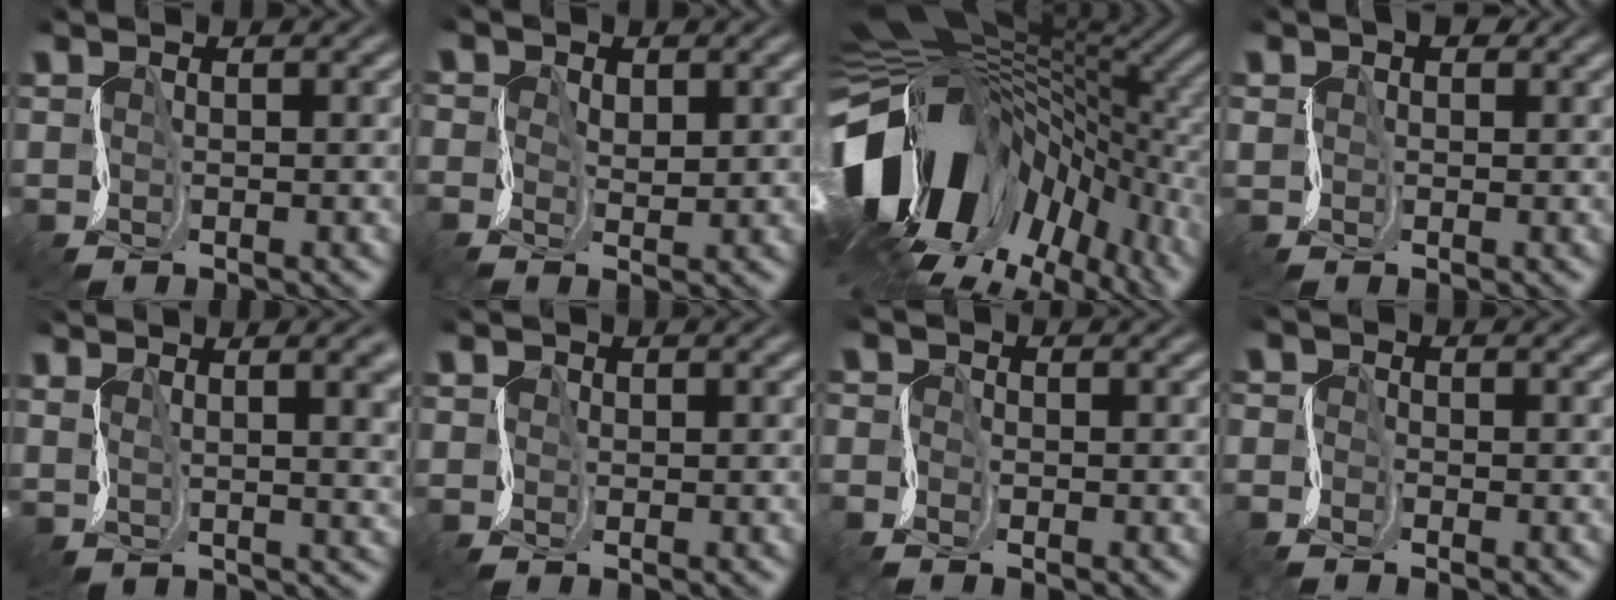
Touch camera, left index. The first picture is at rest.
{"total": 1.0, "force": [-0.3, 0.7, 0.6], "torque": [-0.018, -0.002, -0.008]}
{"total": 18.3, "force": [-6.1, 11.5, 12.9], "torque": [-0.247, -0.016, -0.097]}
{"total": 1.8, "force": [0.7, 1.5, 0.8], "torque": [-0.006, 0.005, 0.001]}
{"total": 10.5, "force": [4.5, 4.8, 8.1], "torque": [-0.132, 0.043, 0.062]}
{"total": 0.7, "force": [-0.3, 0.1, -0.6], "torque": [0.008, 0.000, -0.003]}
{"total": 1.8, "force": [-1.7, 0.4, -0.1], "torque": [-0.001, -0.005, -0.033]}
{"total": 1.9, "force": [-1.9, 0.2, -0.2], "torque": [-0.001, -0.006, -0.039]}